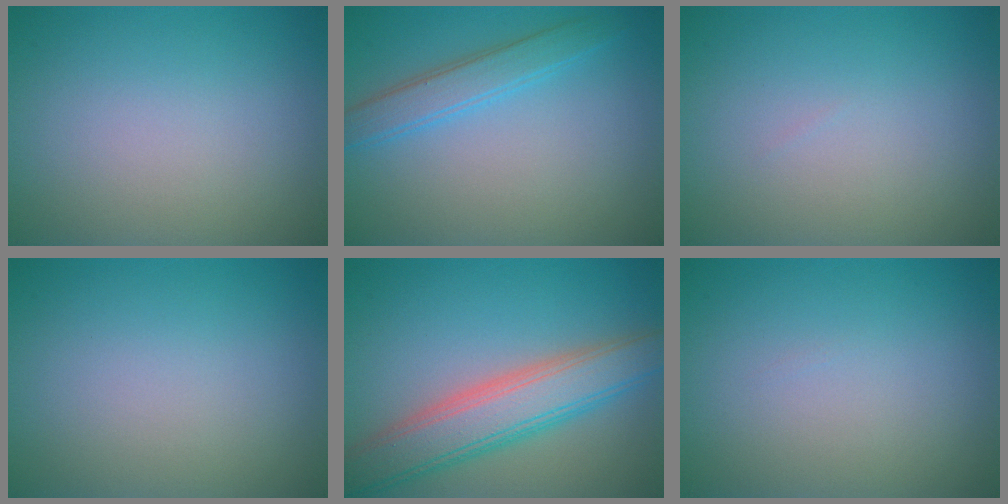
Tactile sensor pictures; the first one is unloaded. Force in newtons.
{"total": 2.9, "press": 2.9, "slide": 0.0}
{"total": 0.0}
{"total": 0.0}
{"total": 6.6, "press": 6.6, "slide": 0.2}
{"total": 0.0}